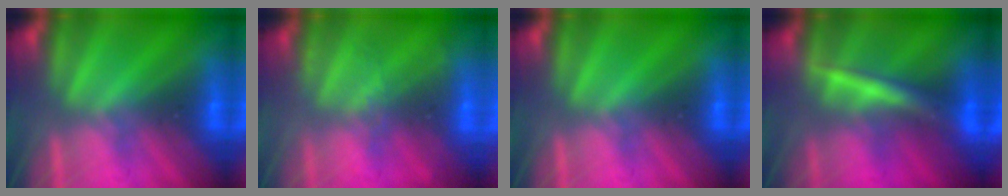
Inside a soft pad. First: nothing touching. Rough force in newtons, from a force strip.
{"total": 2.2}
{"total": 0.0}
{"total": 2.4}